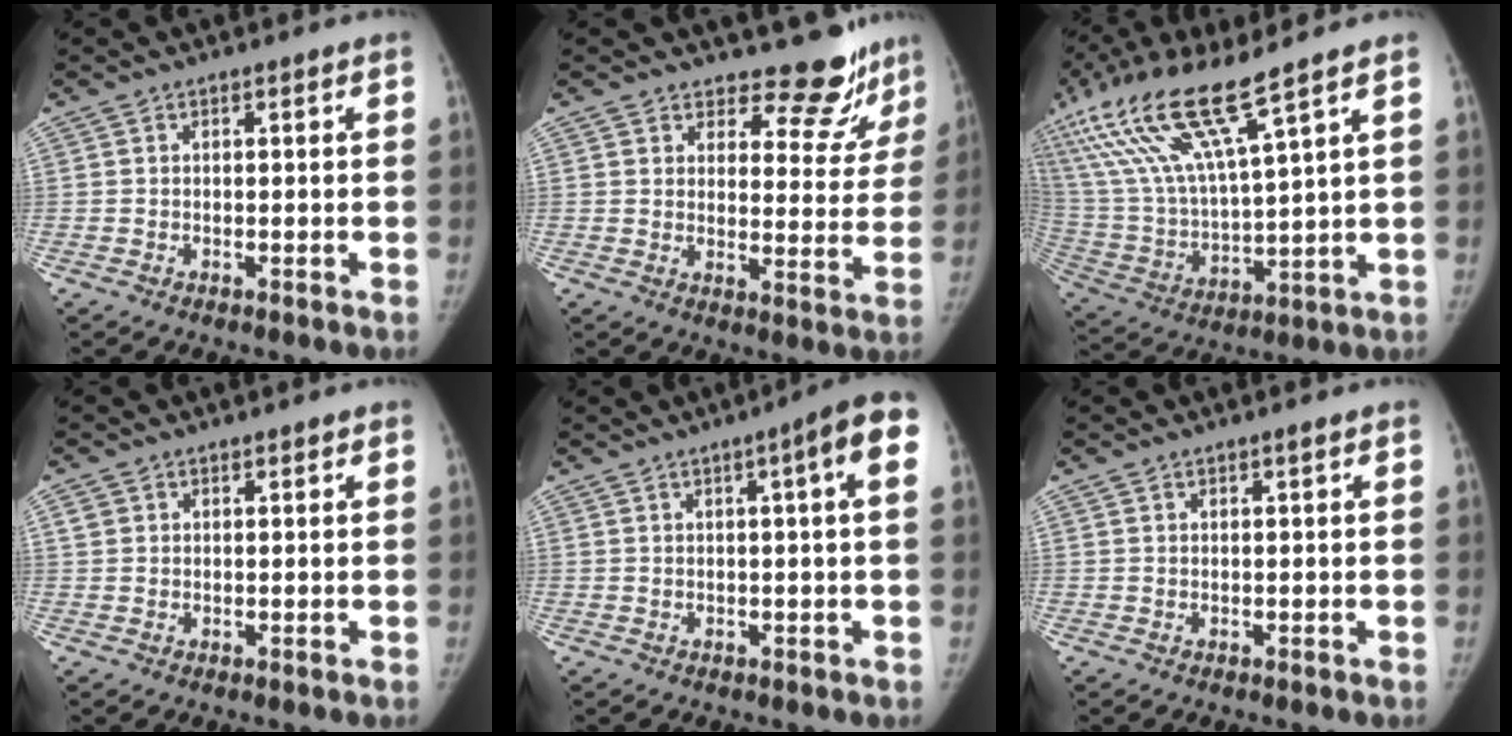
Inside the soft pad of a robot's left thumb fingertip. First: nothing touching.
{"total": 12.1, "force": [10.9, 4.9, 1.9], "torque": [0.033, -0.091, 0.124]}
{"total": 20.1, "force": [12.3, 3.3, 15.6], "torque": [-0.325, -0.038, 0.243]}
{"total": 2.1, "force": [1.3, 1.6, 0.5], "torque": [0.010, -0.007, 0.020]}
{"total": 7.4, "force": [2.1, 0.5, 7.1], "torque": [-0.092, 0.013, 0.021]}
{"total": 0.7, "force": [0.6, 0.1, 0.4], "torque": [-0.003, -0.002, 0.011]}